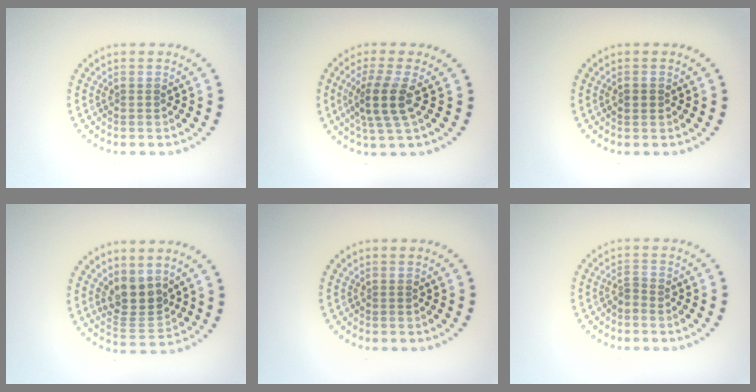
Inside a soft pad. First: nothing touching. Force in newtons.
{"total": 3.6, "press": 2.9, "slide": 2.2}
{"total": 0.7, "press": 0.7, "slide": 0.1}
{"total": 3.8, "press": 3.3, "slide": 1.8}
{"total": 0.0}
{"total": 0.8, "press": 0.4, "slide": 0.7}